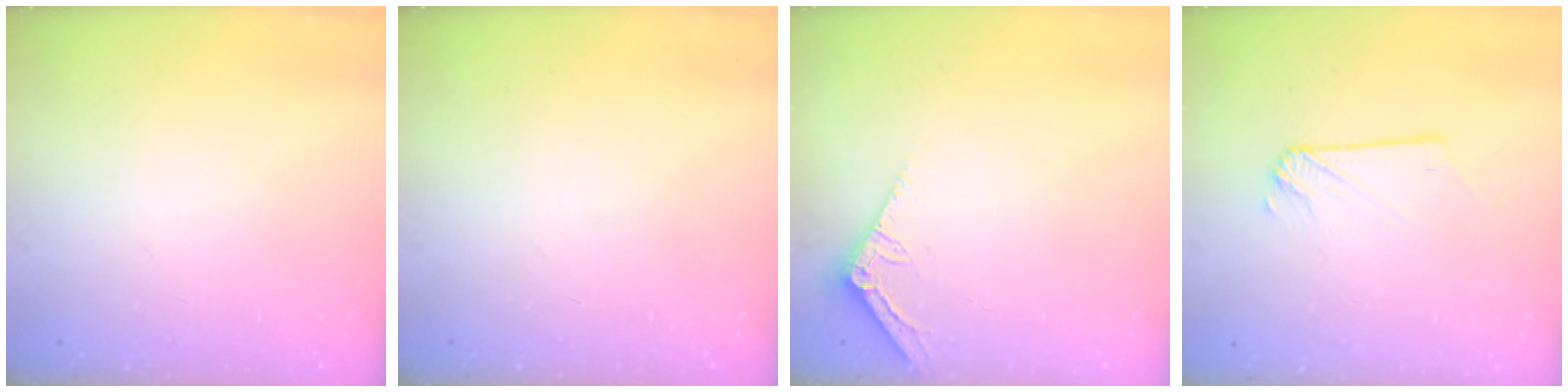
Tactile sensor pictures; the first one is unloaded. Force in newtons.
{"total": 0.0}
{"total": 3.2, "press": 3.2, "slide": 0.3}
{"total": 1.9, "press": 1.9, "slide": 0.3}